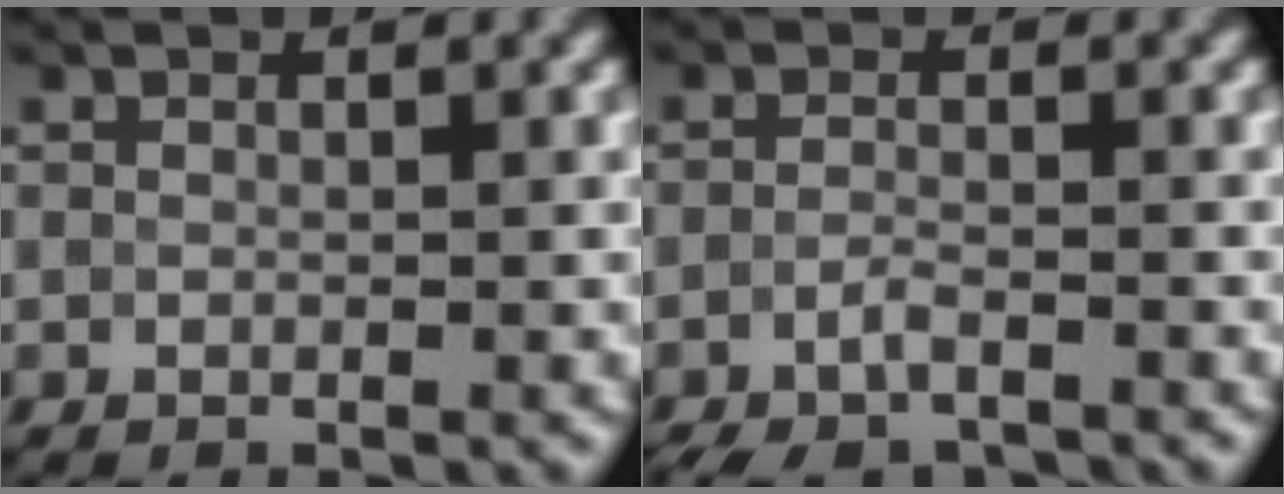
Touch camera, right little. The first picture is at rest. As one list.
[{"total": 3.1, "force": [-2.4, 0.8, 1.8], "torque": [-0.038, -0.007, -0.049]}]